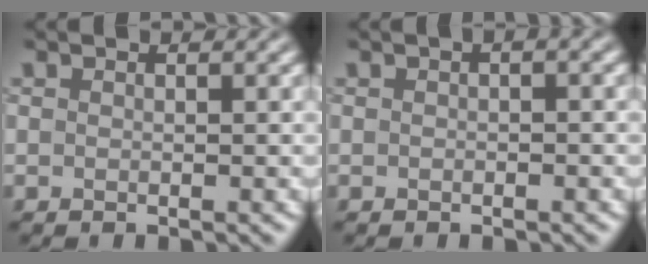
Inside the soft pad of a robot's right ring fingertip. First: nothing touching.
{"total": 1.1, "force": [0.2, 0.3, 1.0], "torque": [-0.015, 0.002, 0.002]}